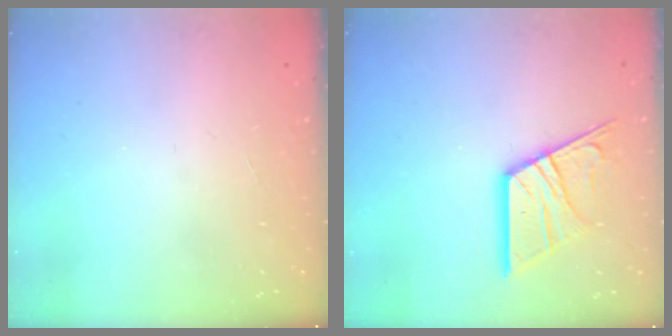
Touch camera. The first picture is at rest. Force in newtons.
{"total": 15.5, "press": 15.4, "slide": 1.7}